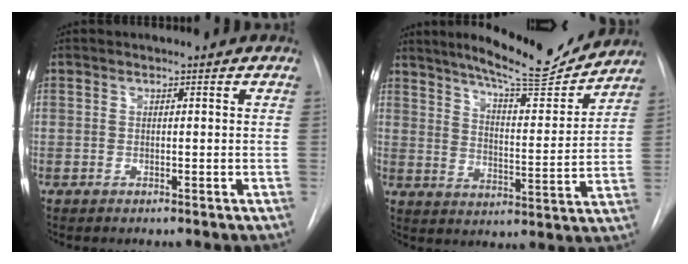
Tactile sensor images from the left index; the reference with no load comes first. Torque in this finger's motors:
{"motor_torque": [0.94, -1.20, 0.21, 0.06]}